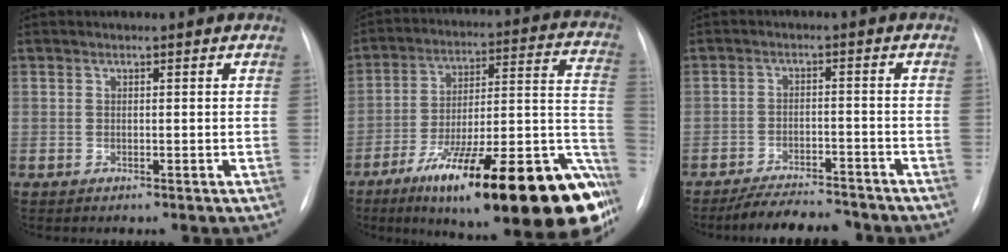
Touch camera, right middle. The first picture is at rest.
{"total": 32.7, "force": [-18.5, 6.3, 26.2], "torque": [-0.273, 0.007, -0.271]}
{"total": 9.1, "force": [-8.3, 2.0, 3.1], "torque": [-0.047, -0.003, -0.124]}